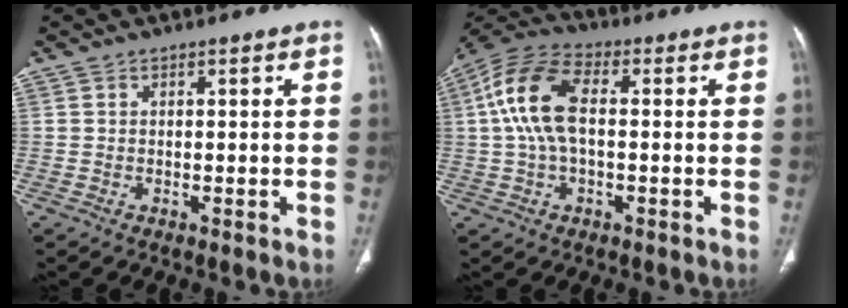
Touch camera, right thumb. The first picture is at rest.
{"total": 10.8, "force": [0.8, 5.5, 9.2], "torque": [-0.196, 0.026, 0.011]}